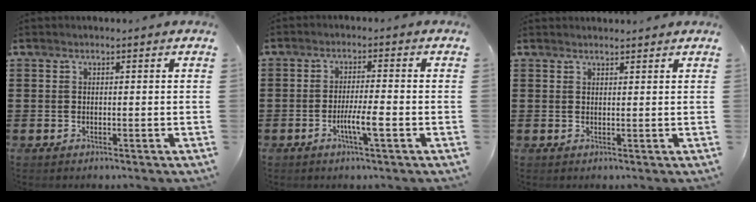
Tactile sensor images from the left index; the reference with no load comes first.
{"total": 4.6, "force": [-1.8, 0.3, 4.2], "torque": [-0.077, -0.004, -0.035]}
{"total": 1.1, "force": [1.1, 0.1, 0.1], "torque": [-0.004, -0.001, 0.022]}